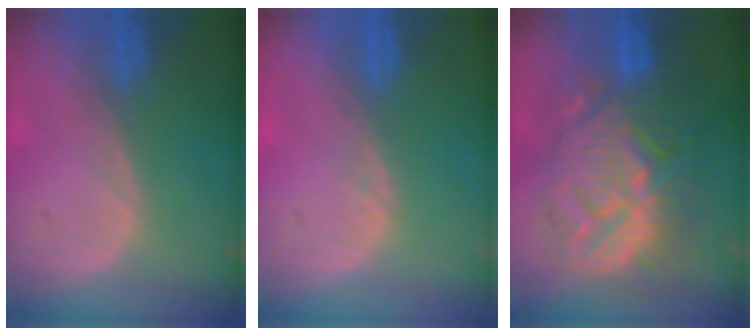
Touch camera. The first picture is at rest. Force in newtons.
{"total": 0.6, "press": 0.6, "slide": 0.1}
{"total": 13.5, "press": 13.4, "slide": 1.3}